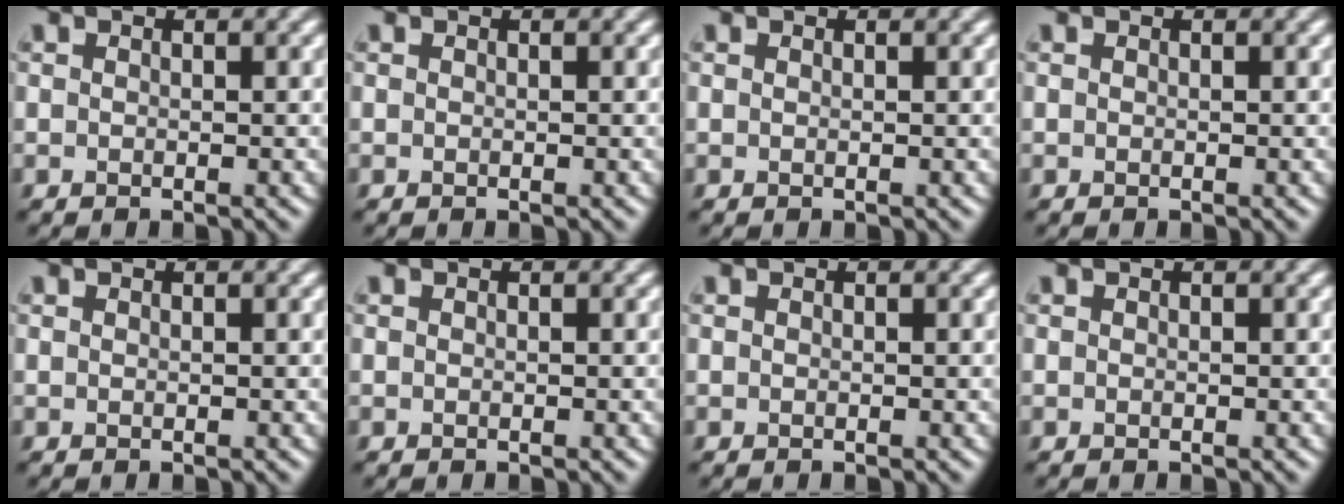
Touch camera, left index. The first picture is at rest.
{"total": 0.0}
{"total": 0.0}
{"total": 0.0}
{"total": 0.0}
{"total": 0.0}
{"total": 0.0}
{"total": 0.0}